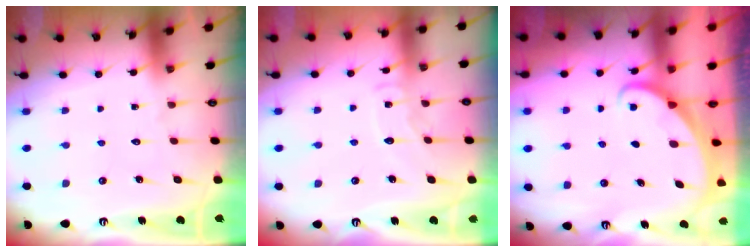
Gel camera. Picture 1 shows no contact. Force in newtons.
{"total": 6.8, "press": 6.8, "slide": 0.7}
{"total": 1.6, "press": 1.6, "slide": 0.1}